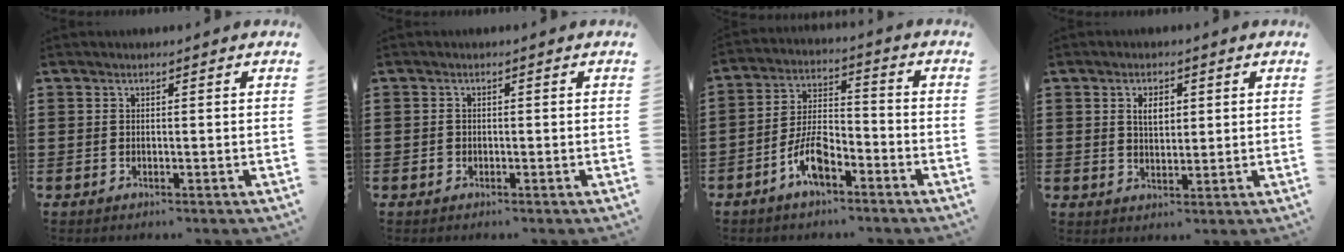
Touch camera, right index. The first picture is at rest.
{"total": 0.8, "force": [-0.4, 0.7, 0.2], "torque": [-0.006, 0.002, -0.009]}
{"total": 7.5, "force": [-4.4, 3.0, 5.3], "torque": [-0.120, 0.004, -0.084]}
{"total": 3.2, "force": [1.0, 1.8, 2.5], "torque": [-0.046, 0.005, 0.015]}